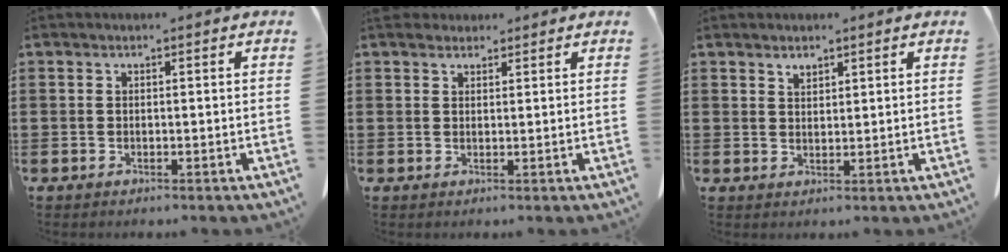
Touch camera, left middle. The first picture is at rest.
{"total": 2.3, "force": [1.9, 1.1, 0.6], "torque": [-0.010, 0.003, 0.034]}
{"total": 1.5, "force": [1.4, 0.6, 0.4], "torque": [-0.011, 0.001, 0.026]}